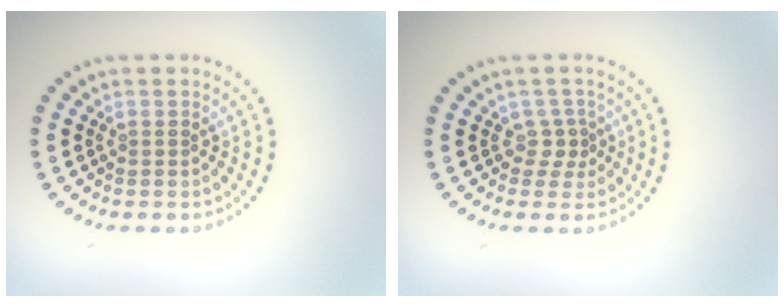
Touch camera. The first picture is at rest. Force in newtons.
{"total": 1.5, "press": 1.1, "slide": 1.1}